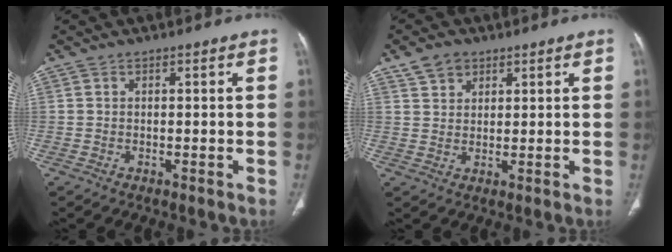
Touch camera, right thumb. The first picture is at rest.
{"total": 4.3, "force": [2.7, 2.9, 1.6], "torque": [-0.015, -0.010, 0.053]}